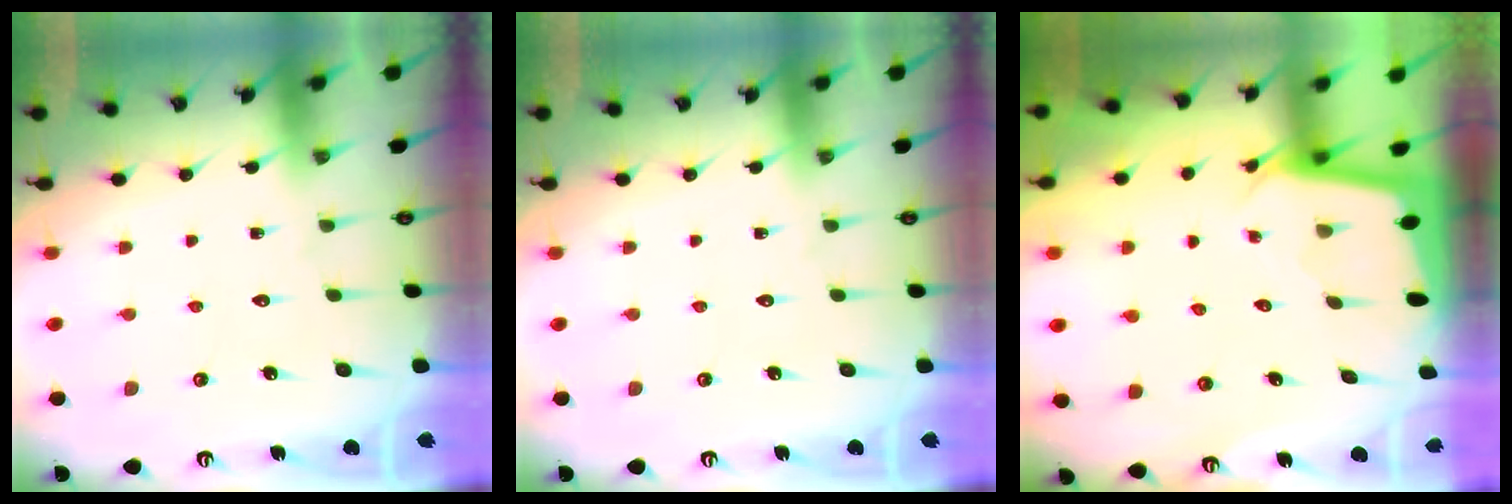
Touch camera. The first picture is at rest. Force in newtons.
{"total": 0.0}
{"total": 1.9, "press": 1.9, "slide": 0.1}